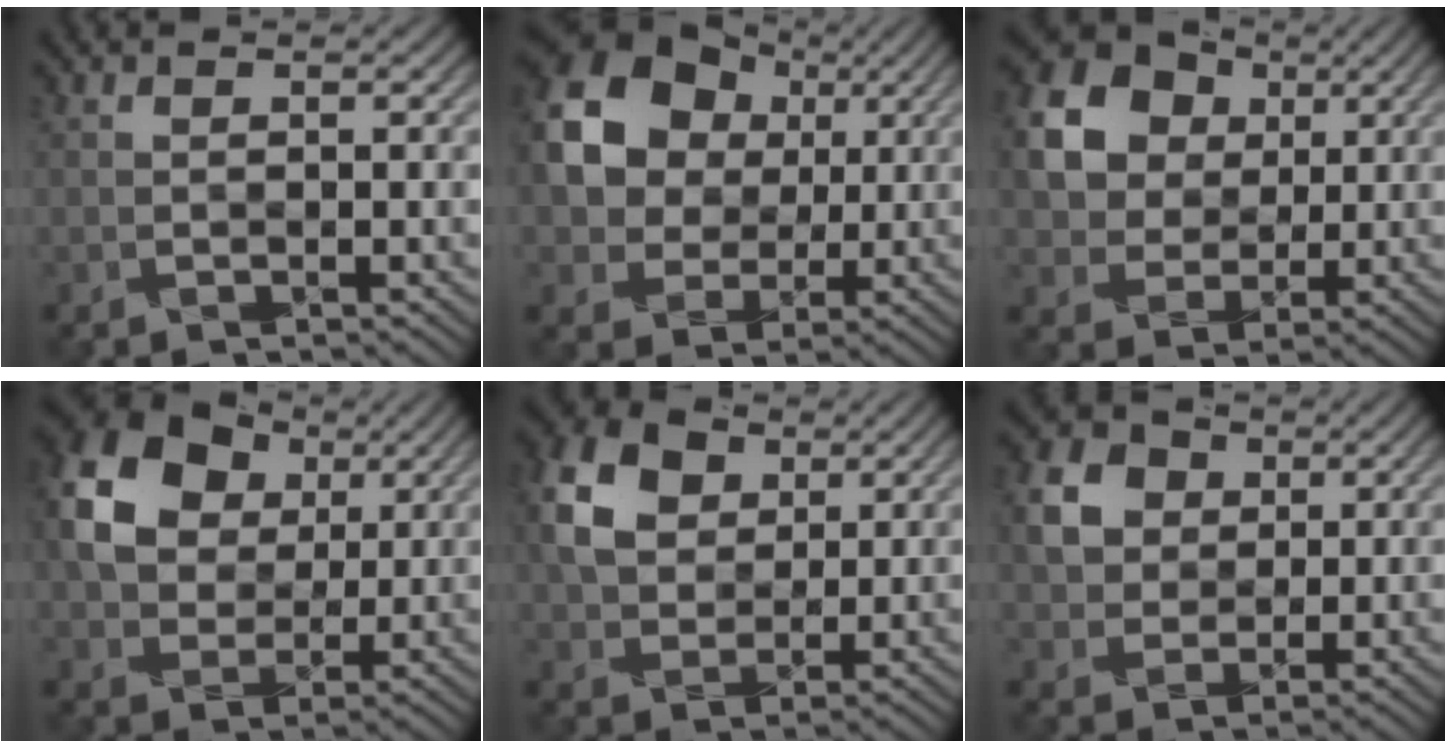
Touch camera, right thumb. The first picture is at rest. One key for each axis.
{"total": 15.0, "fx": 4.1, "fy": 12.1, "fz": 7.9, "tx": -0.211, "ty": 0.039, "tz": 0.082}
{"total": 15.4, "fx": 5.4, "fy": 12.6, "fz": 7.0, "tx": -0.203, "ty": 0.040, "tz": 0.118}
{"total": 12.8, "fx": 4.3, "fy": 9.4, "fz": 7.5, "tx": -0.178, "ty": 0.019, "tz": 0.080}
{"total": 9.0, "fx": 3.4, "fy": 6.6, "fz": 5.1, "tx": -0.133, "ty": 0.016, "tz": 0.060}
{"total": 5.7, "fx": 1.8, "fy": 4.9, "fz": 2.3, "tx": -0.066, "ty": 0.009, "tz": 0.027}